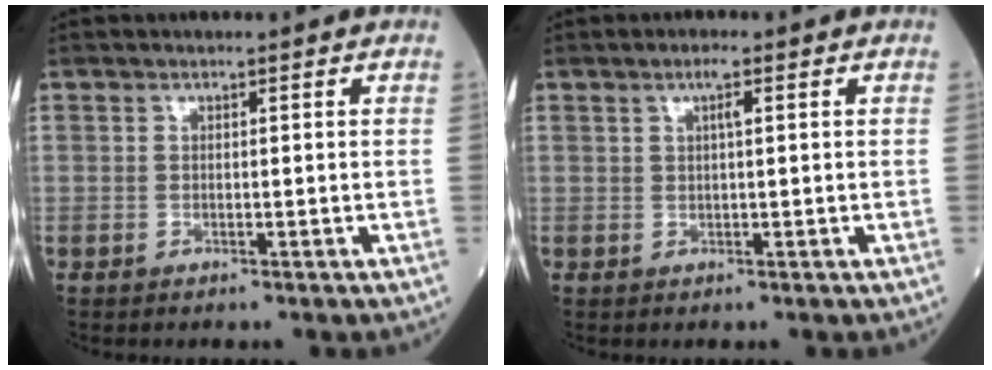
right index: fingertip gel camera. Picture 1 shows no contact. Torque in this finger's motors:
{"motor_torque": [0.23, 0.13, 0.11, 0.06]}